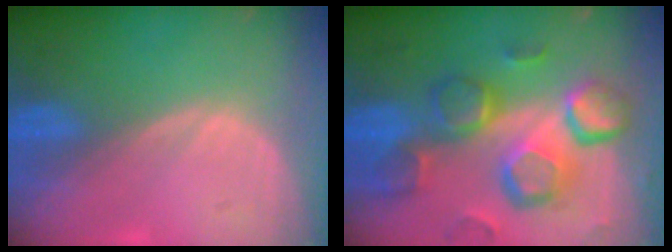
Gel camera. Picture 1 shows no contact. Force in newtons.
{"total": 12.5, "press": 10.9, "slide": 6.1}